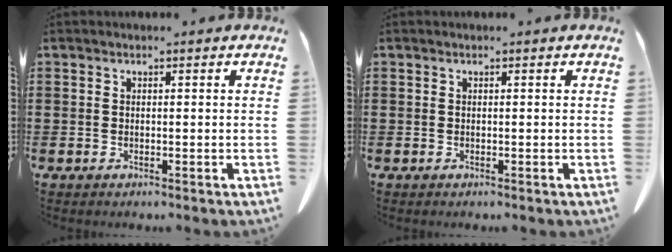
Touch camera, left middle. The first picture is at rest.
{"total": 0.0}